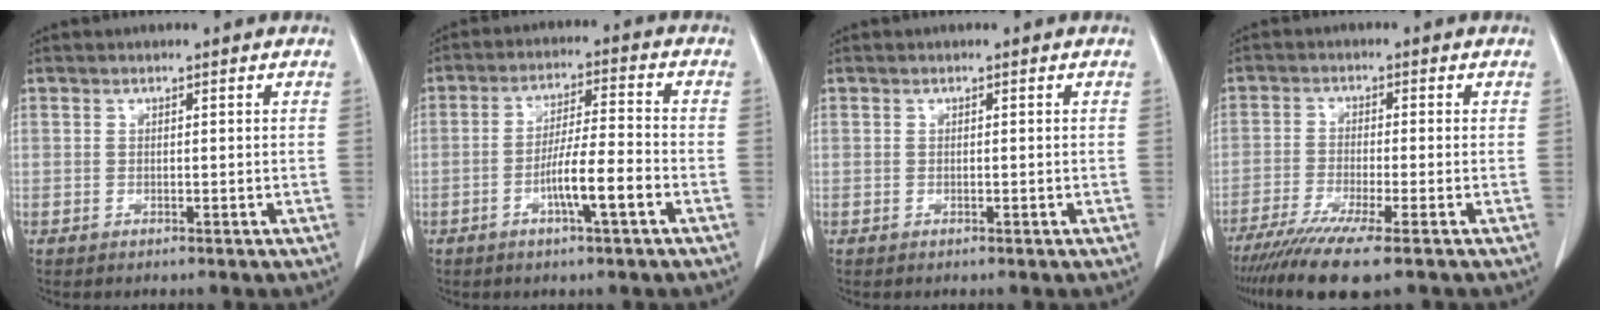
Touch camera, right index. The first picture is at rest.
{"total": 7.8, "force": [-3.1, 0.2, 7.1], "torque": [-0.130, 0.002, -0.055]}
{"total": 0.0}
{"total": 9.8, "force": [-7.0, 0.0, 6.8], "torque": [-0.117, -0.024, -0.117]}